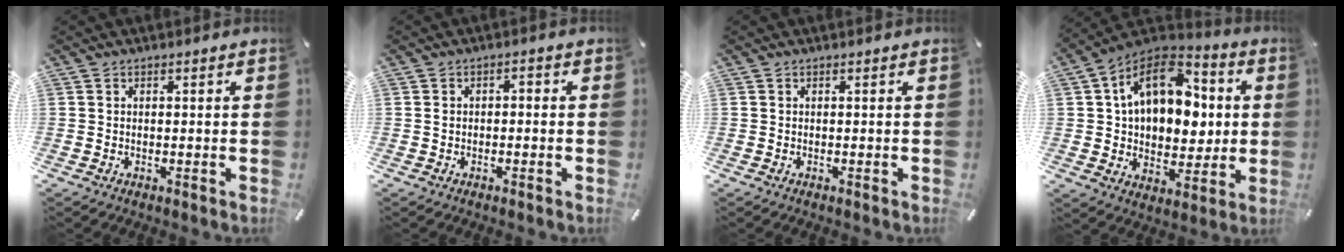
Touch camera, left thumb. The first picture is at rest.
{"total": 1.8, "force": [-0.8, 1.0, 1.2], "torque": [-0.024, 0.009, -0.019]}
{"total": 0.0}
{"total": 16.9, "force": [4.4, 12.6, 10.3], "torque": [-0.170, -0.014, 0.081]}